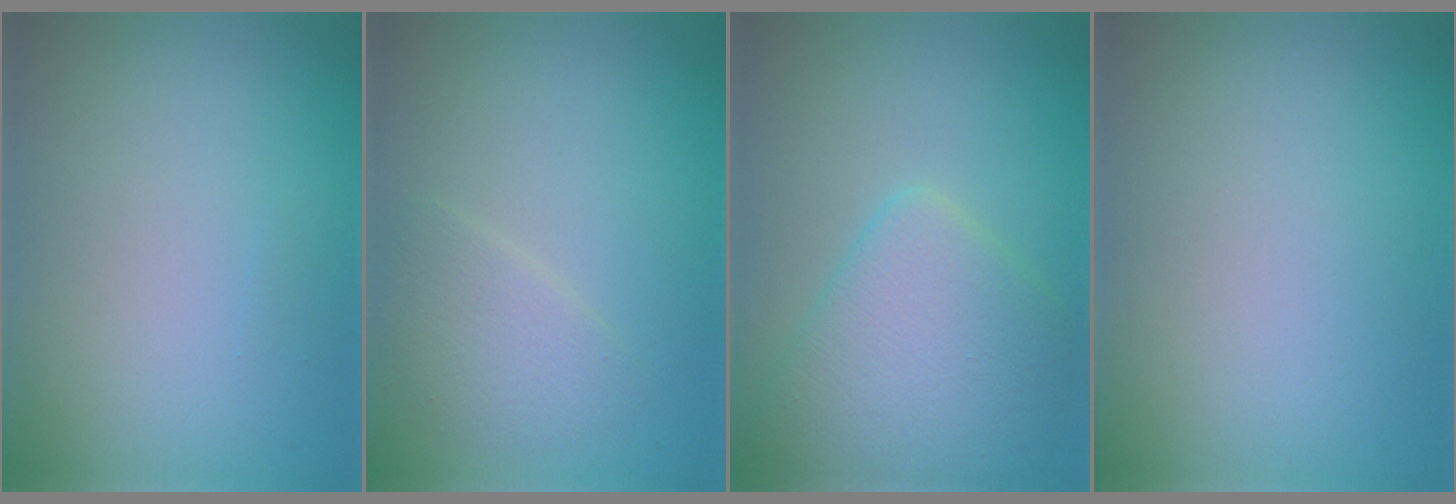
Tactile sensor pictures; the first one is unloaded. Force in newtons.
{"total": 2.2, "press": 2.2, "slide": 0.1}
{"total": 5.7, "press": 5.7, "slide": 0.2}
{"total": 0.0}